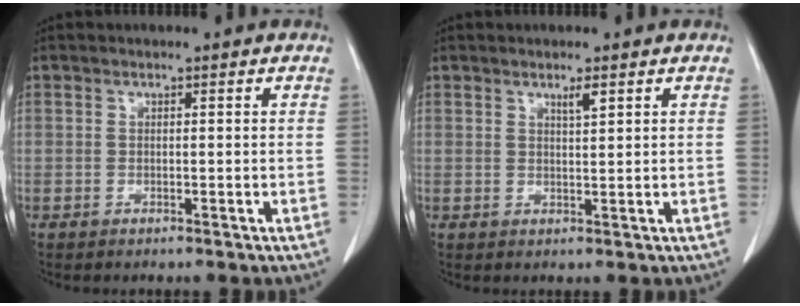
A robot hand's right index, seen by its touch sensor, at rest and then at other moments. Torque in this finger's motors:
{"motor_torque": [0.07, 0.00, 0.03, 0.01]}